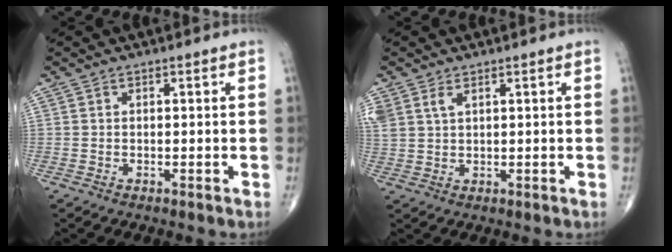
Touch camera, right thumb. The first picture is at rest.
{"total": 4.2, "force": [2.3, 2.3, 2.7], "torque": [-0.066, 0.004, 0.057]}